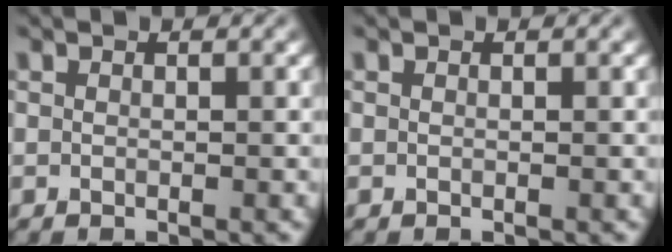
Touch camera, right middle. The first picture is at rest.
{"total": 0.0}